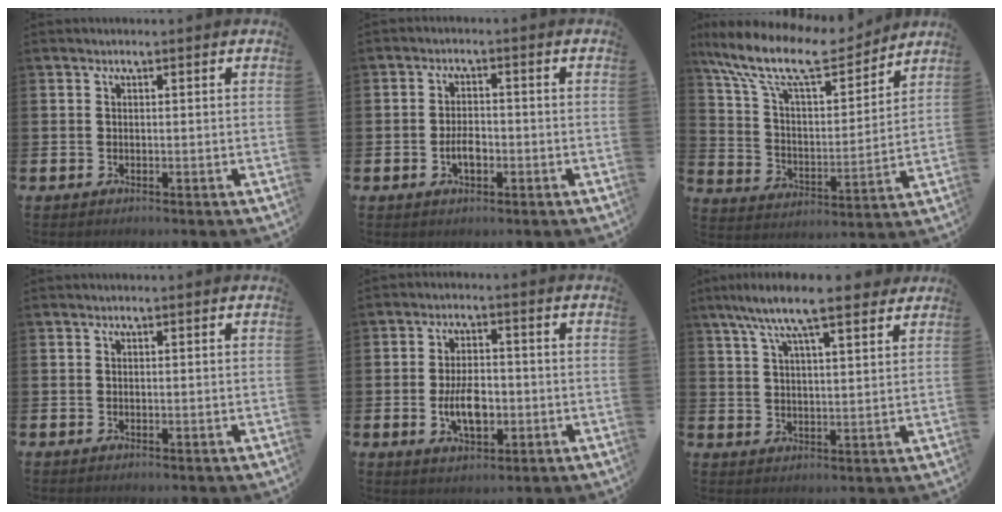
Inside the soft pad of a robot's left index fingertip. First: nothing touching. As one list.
[{"total": 3.0, "force": [-0.9, 1.6, 2.3], "torque": [-0.029, -0.002, -0.021]}, {"total": 12.7, "force": [10.9, 3.5, 5.7], "torque": [-0.146, -0.062, 0.190]}, {"total": 0.0}, {"total": 5.7, "force": [-1.2, 3.0, 4.6], "torque": [-0.064, -0.005, -0.027]}, {"total": 9.5, "force": [8.1, 1.6, 4.8], "torque": [-0.099, -0.027, 0.144]}]